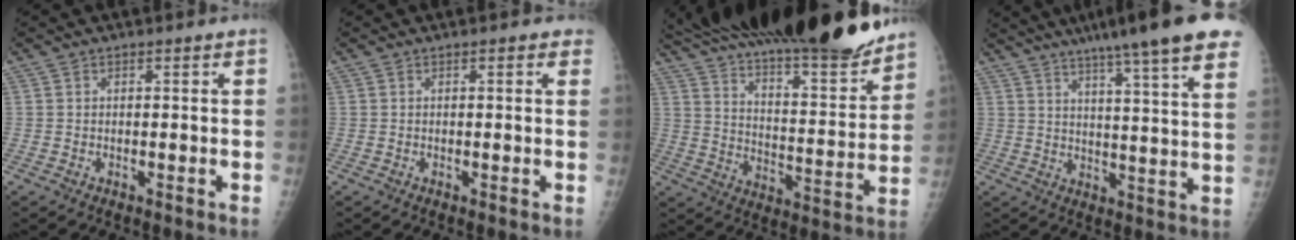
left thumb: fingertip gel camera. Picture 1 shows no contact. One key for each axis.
{"total": 1.7, "fx": 1.2, "fy": 0.7, "fz": 1.1, "tx": -0.001, "ty": 0.002, "tz": 0.008}
{"total": 29.1, "fx": 24.5, "fy": 6.2, "fz": 14.5, "tx": -0.218, "ty": -0.111, "tz": 0.366}
{"total": 21.5, "fx": 15.7, "fy": 1.7, "fz": 14.5, "tx": -0.202, "ty": -0.047, "tz": 0.203}